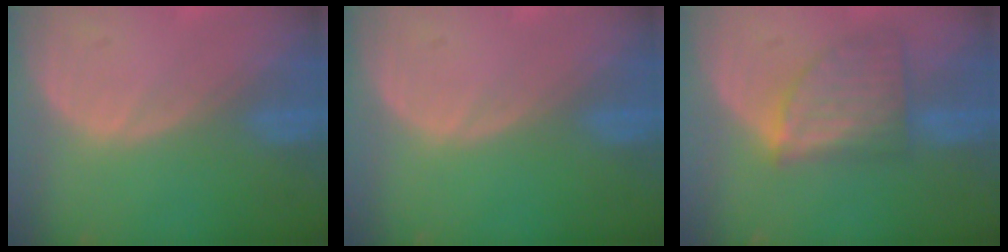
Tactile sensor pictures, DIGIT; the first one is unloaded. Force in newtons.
{"total": 0.0}
{"total": 7.3, "press": 6.8, "slide": 2.7}